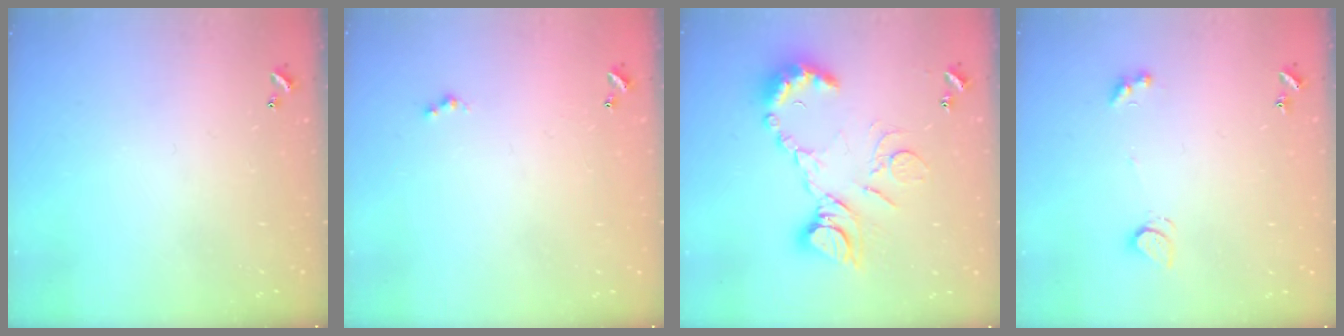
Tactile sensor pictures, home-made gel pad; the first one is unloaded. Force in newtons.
{"total": 0.8, "press": 0.5, "slide": 0.5}
{"total": 14.9, "press": 14.9, "slide": 0.7}
{"total": 1.4, "press": 1.2, "slide": 0.6}